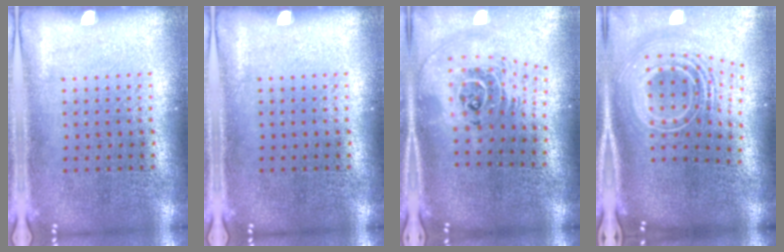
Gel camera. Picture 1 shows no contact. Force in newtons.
{"total": 0.0}
{"total": 2.5, "press": 1.8, "slide": 1.7}
{"total": 3.0, "press": 1.9, "slide": 2.3}